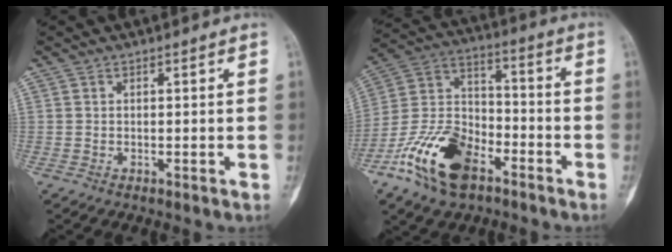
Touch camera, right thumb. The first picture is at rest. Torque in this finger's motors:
{"motor_torque": [2.06, 1.93, 0.34, -0.35, 0.13]}